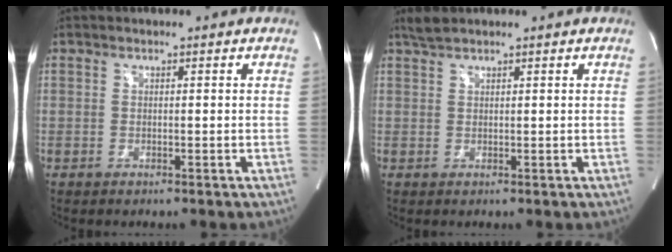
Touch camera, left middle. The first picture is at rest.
{"total": 1.7, "force": [1.6, 0.1, 0.6], "torque": [-0.020, 0.011, 0.037]}